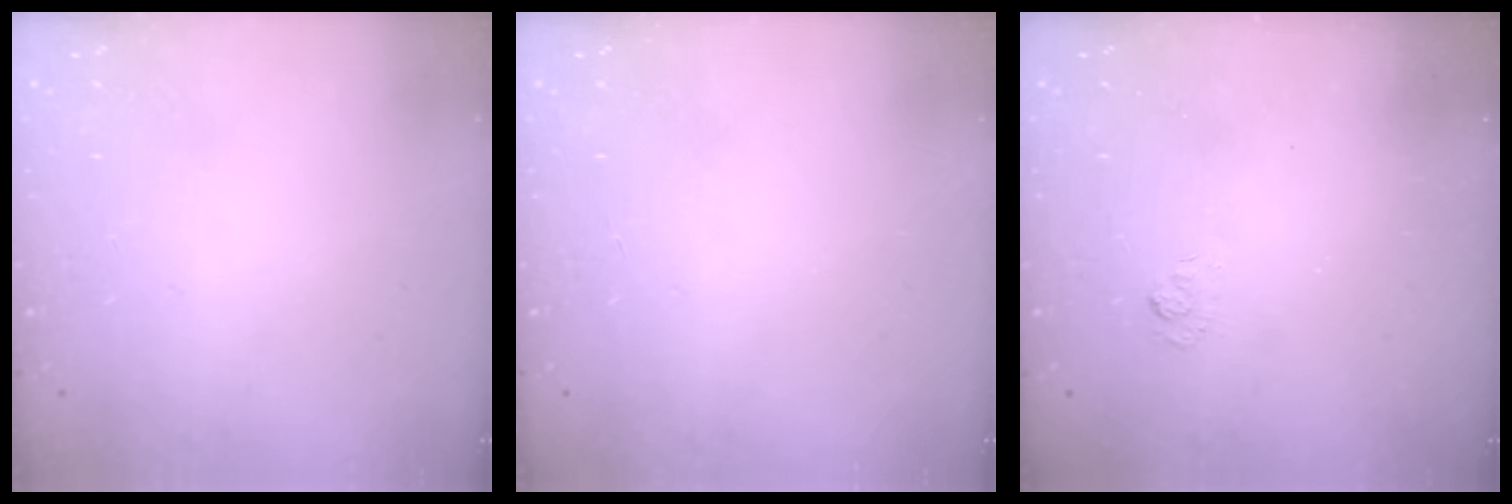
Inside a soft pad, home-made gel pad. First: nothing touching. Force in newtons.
{"total": 0.0}
{"total": 2.7, "press": 2.3, "slide": 1.5}